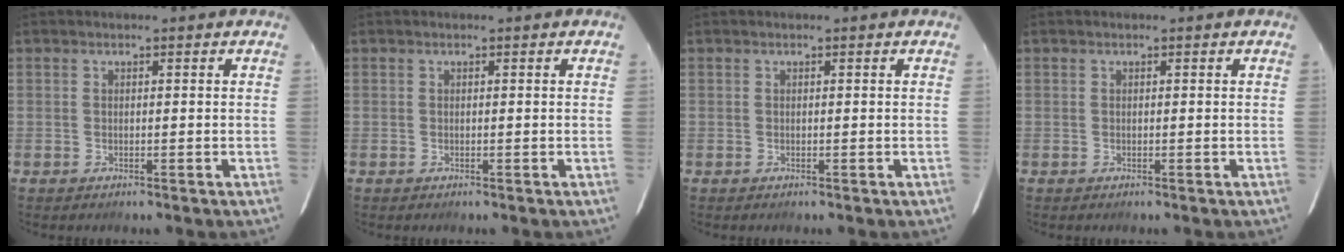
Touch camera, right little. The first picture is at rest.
{"total": 0.0}
{"total": 0.0}
{"total": 0.0}